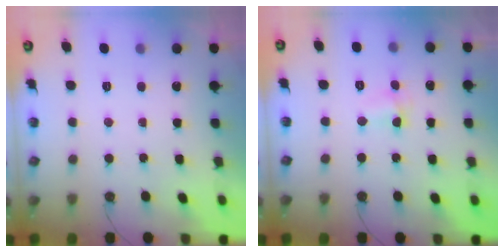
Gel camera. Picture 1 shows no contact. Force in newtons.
{"total": 2.6, "press": 2.5, "slide": 0.6}